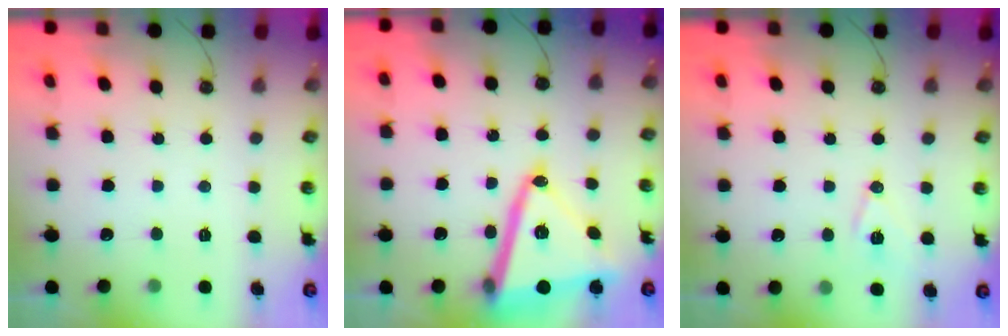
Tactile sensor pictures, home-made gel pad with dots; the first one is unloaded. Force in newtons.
{"total": 18.7, "press": 18.5, "slide": 2.8}
{"total": 8.4, "press": 7.8, "slide": 3.0}